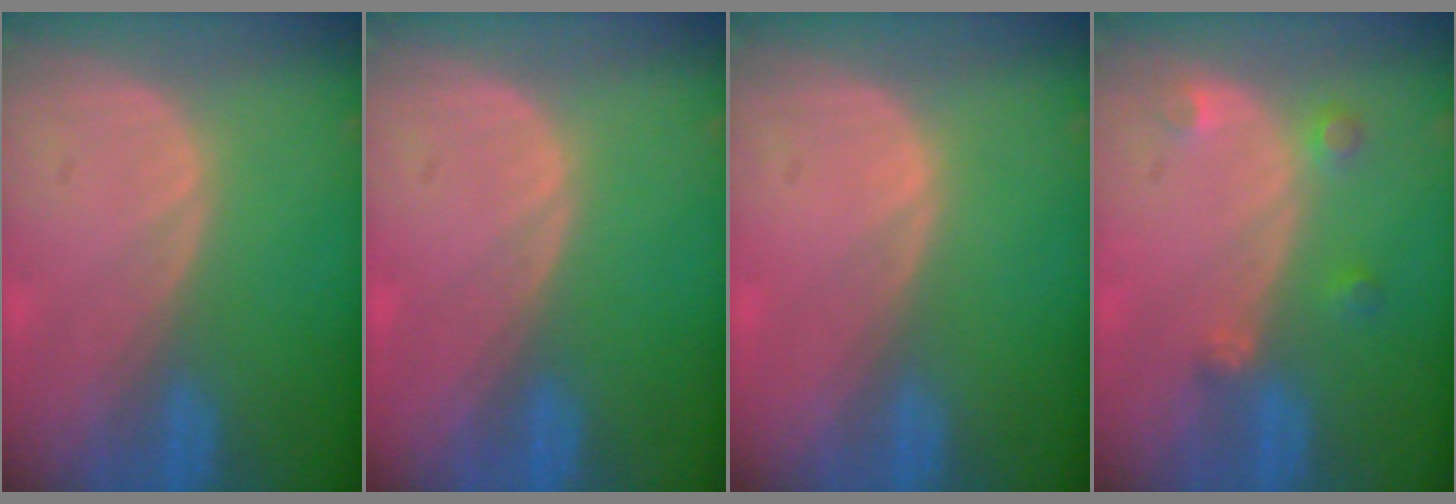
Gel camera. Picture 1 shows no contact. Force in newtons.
{"total": 0.0}
{"total": 0.0}
{"total": 2.6, "press": 2.5, "slide": 0.5}